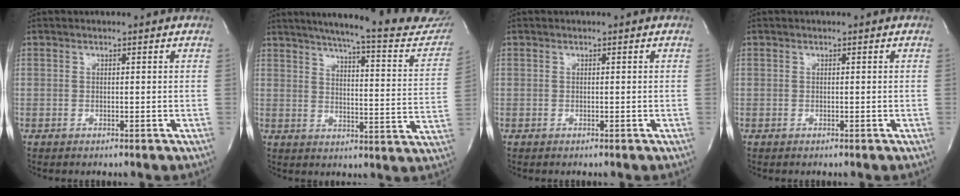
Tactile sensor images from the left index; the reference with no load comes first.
{"total": 25.0, "force": [22.1, 2.5, 11.6], "torque": [-0.169, -0.063, 0.262]}
{"total": 0.0}
{"total": 0.0}